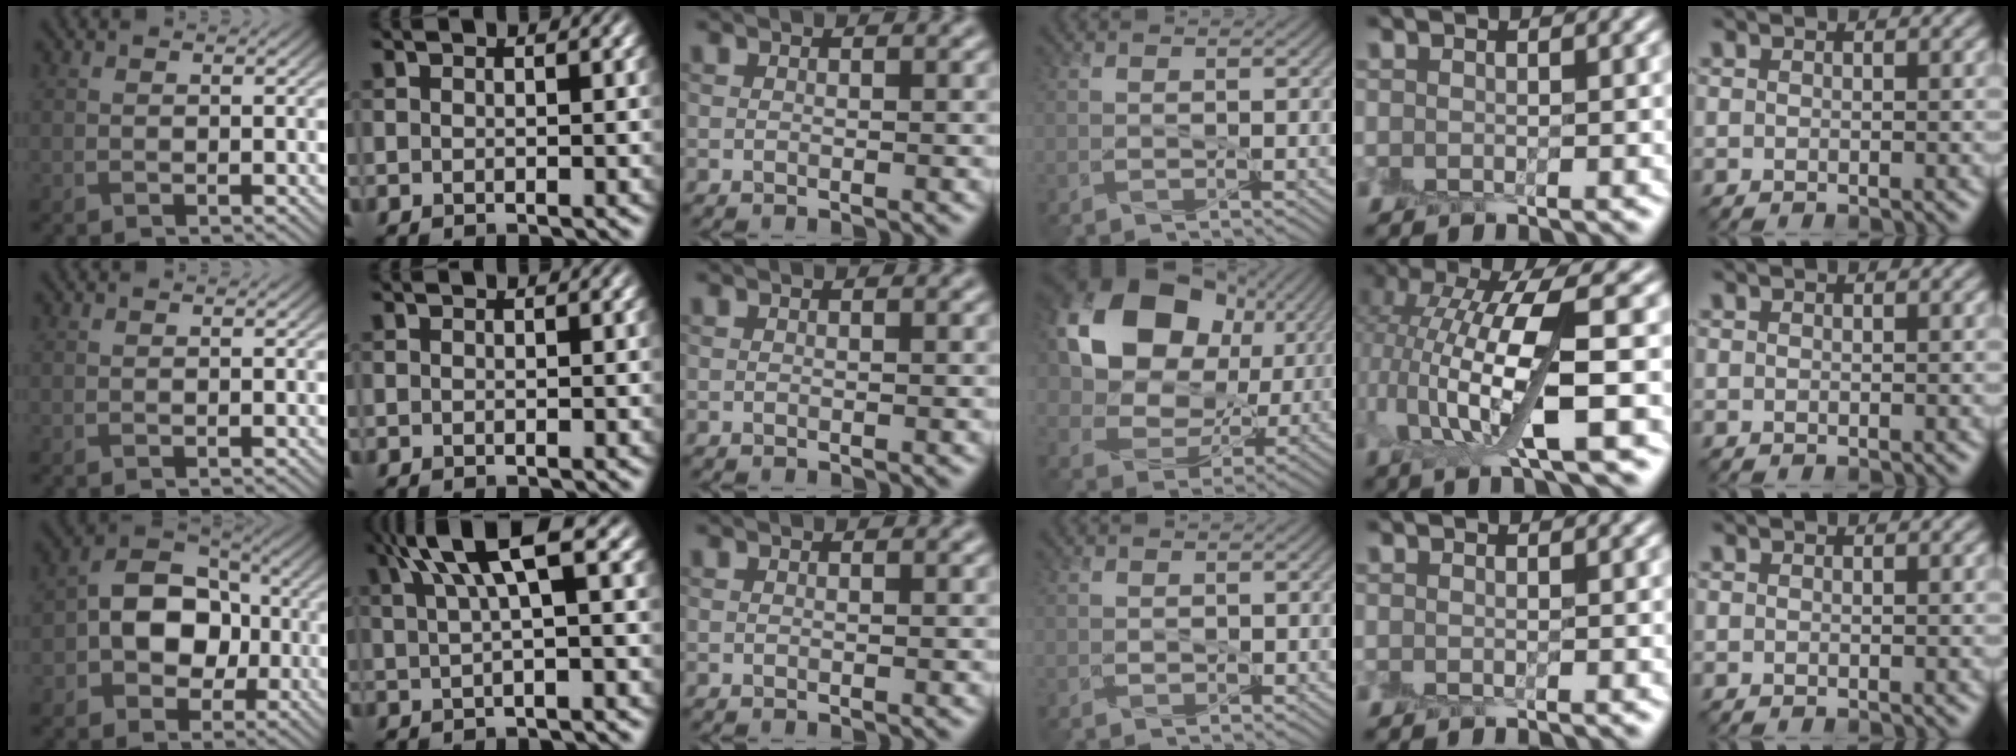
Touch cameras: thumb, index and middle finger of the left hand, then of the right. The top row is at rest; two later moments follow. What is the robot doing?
{"motion": "peel", "object": "envelope seal"}